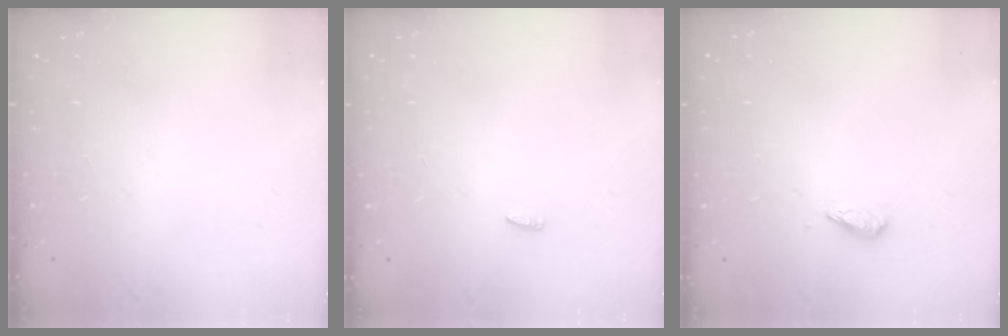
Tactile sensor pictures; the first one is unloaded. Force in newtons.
{"total": 1.8, "press": 1.7, "slide": 0.6}
{"total": 2.7, "press": 2.7, "slide": 0.6}